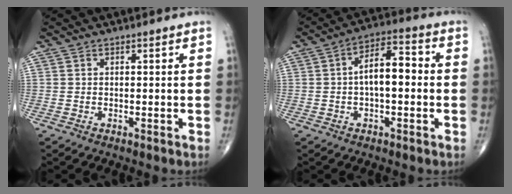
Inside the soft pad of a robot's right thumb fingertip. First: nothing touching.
{"total": 9.0, "force": [0.0, 4.1, 8.0], "torque": [-0.126, 0.033, -0.009]}